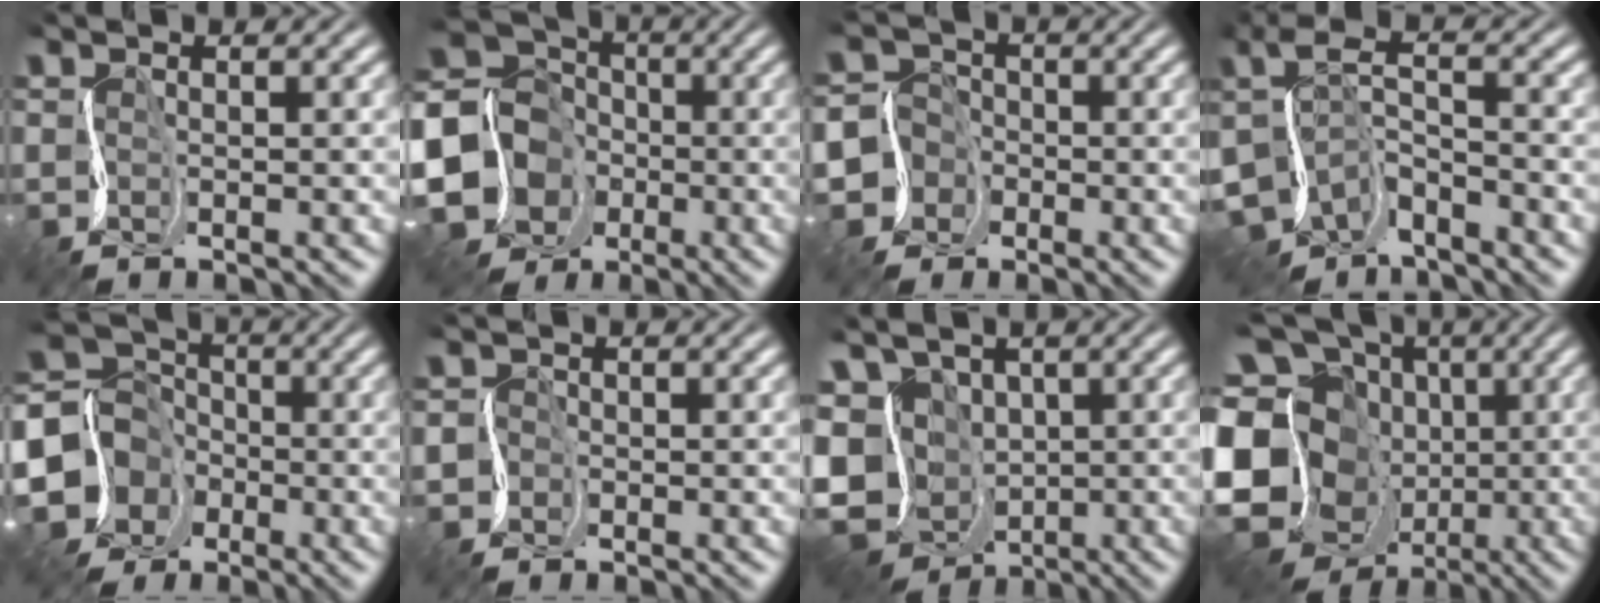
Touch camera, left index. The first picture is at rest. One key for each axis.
{"total": 13.6, "fx": -3.6, "fy": 12.5, "fz": 4.1, "tx": -0.115, "ty": -0.011, "tz": -0.092}
{"total": 4.3, "fx": -1.5, "fy": 4.0, "fz": 0.0, "tx": 0.013, "ty": 0.014, "tz": -0.052}
{"total": 6.3, "fx": -2.3, "fy": 3.7, "fz": 4.5, "tx": -0.088, "ty": -0.001, "tz": -0.051}
{"total": 7.4, "fx": -2.3, "fy": 6.7, "fz": 2.1, "tx": -0.045, "ty": 0.000, "tz": -0.072}
{"total": 1.3, "fx": -0.5, "fy": 1.2, "fz": -0.1, "tx": 0.009, "ty": 0.001, "tz": -0.014}
{"total": 11.8, "fx": -2.1, "fy": 9.9, "fz": 6.2, "tx": -0.104, "ty": -0.011, "tz": -0.057}
{"total": 19.9, "fx": -2.5, "fy": 17.6, "fz": 8.9, "tx": -0.207, "ty": 0.023, "tz": -0.077}